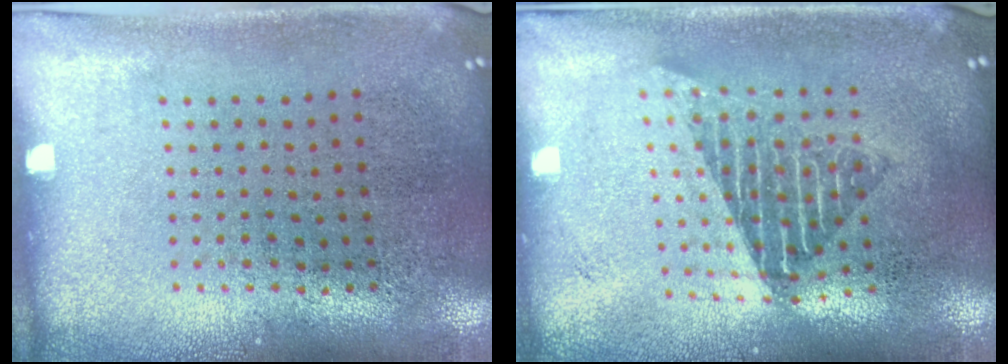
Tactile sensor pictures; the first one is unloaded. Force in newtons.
{"total": 1.7, "press": 1.3, "slide": 1.0}